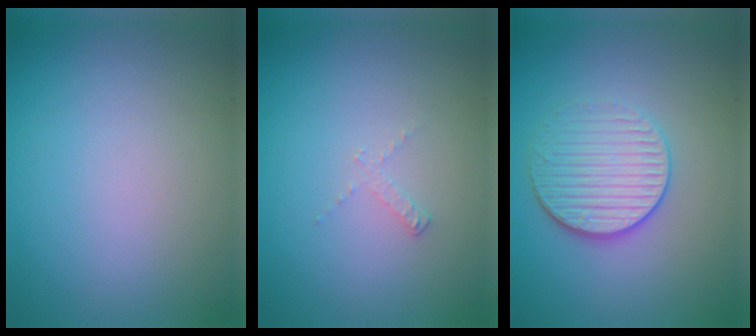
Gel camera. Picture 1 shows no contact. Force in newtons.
{"total": 0.8, "press": 0.8, "slide": 0.1}
{"total": 3.4, "press": 3.2, "slide": 1.2}